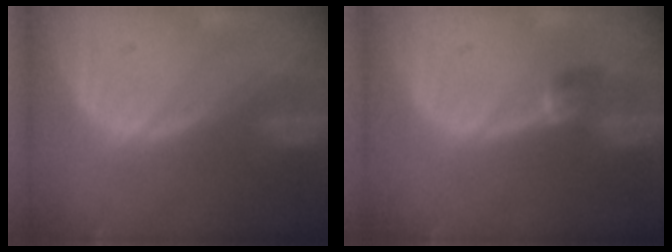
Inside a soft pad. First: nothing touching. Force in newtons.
{"total": 2.6, "press": 2.5, "slide": 0.6}